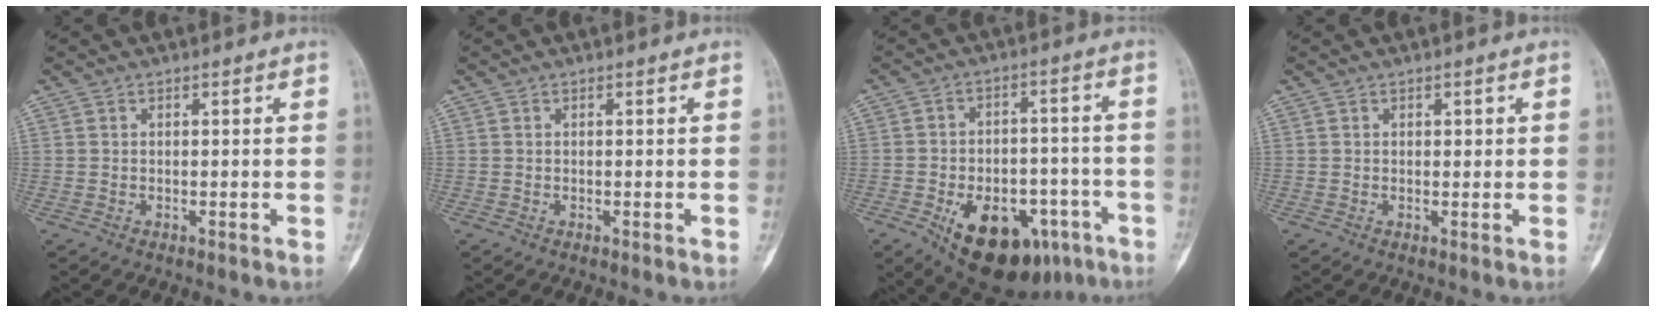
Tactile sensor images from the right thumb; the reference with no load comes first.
{"total": 0.0}
{"total": 18.7, "force": [-9.2, 10.8, 12.2], "torque": [-0.151, 0.041, -0.121]}
{"total": 1.0, "force": [0.3, 0.6, 0.7], "torque": [0.000, 0.001, 0.006]}